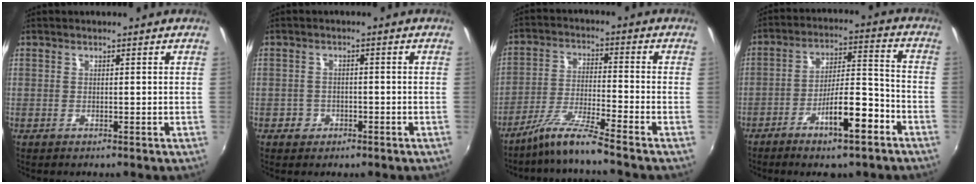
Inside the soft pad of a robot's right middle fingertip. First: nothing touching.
{"total": 3.0, "force": [-1.4, 2.6, 0.6], "torque": [-0.017, 0.001, -0.023]}
{"total": 7.2, "force": [-6.2, -1.4, 3.3], "torque": [-0.073, 0.002, -0.120]}
{"total": 10.7, "force": [-6.4, 2.5, 8.2], "torque": [-0.140, 0.014, -0.096]}